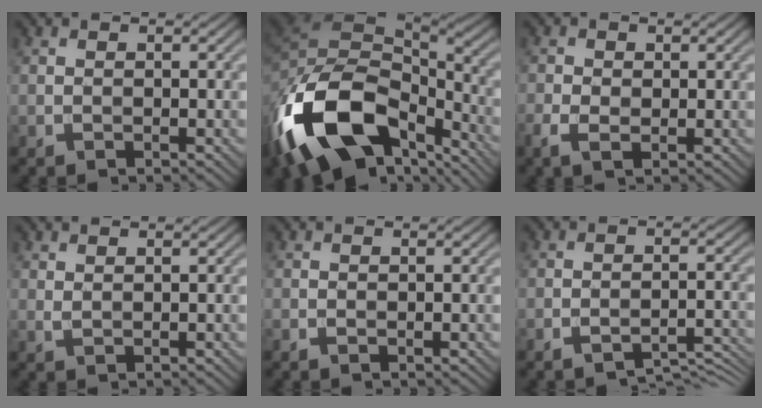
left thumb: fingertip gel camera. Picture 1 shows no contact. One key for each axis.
{"total": 19.9, "fx": -9.1, "fy": 11.6, "fz": 13.4, "tx": -0.323, "ty": -0.054, "tz": -0.127}
{"total": 2.8, "fx": -0.7, "fy": 1.8, "fz": 2.0, "tx": -0.051, "ty": -0.005, "tz": -0.019}
{"total": 0.9, "fx": 0.7, "fy": 0.2, "fz": 0.5, "tx": -0.017, "ty": -0.001, "tz": 0.017}
{"total": 0.6, "fx": -0.2, "fy": 0.4, "fz": 0.4, "tx": -0.006, "ty": -0.003, "tz": -0.003}
{"total": 4.0, "fx": -3.6, "fy": 0.7, "fz": 1.5, "tx": -0.025, "ty": 0.002, "tz": -0.054}